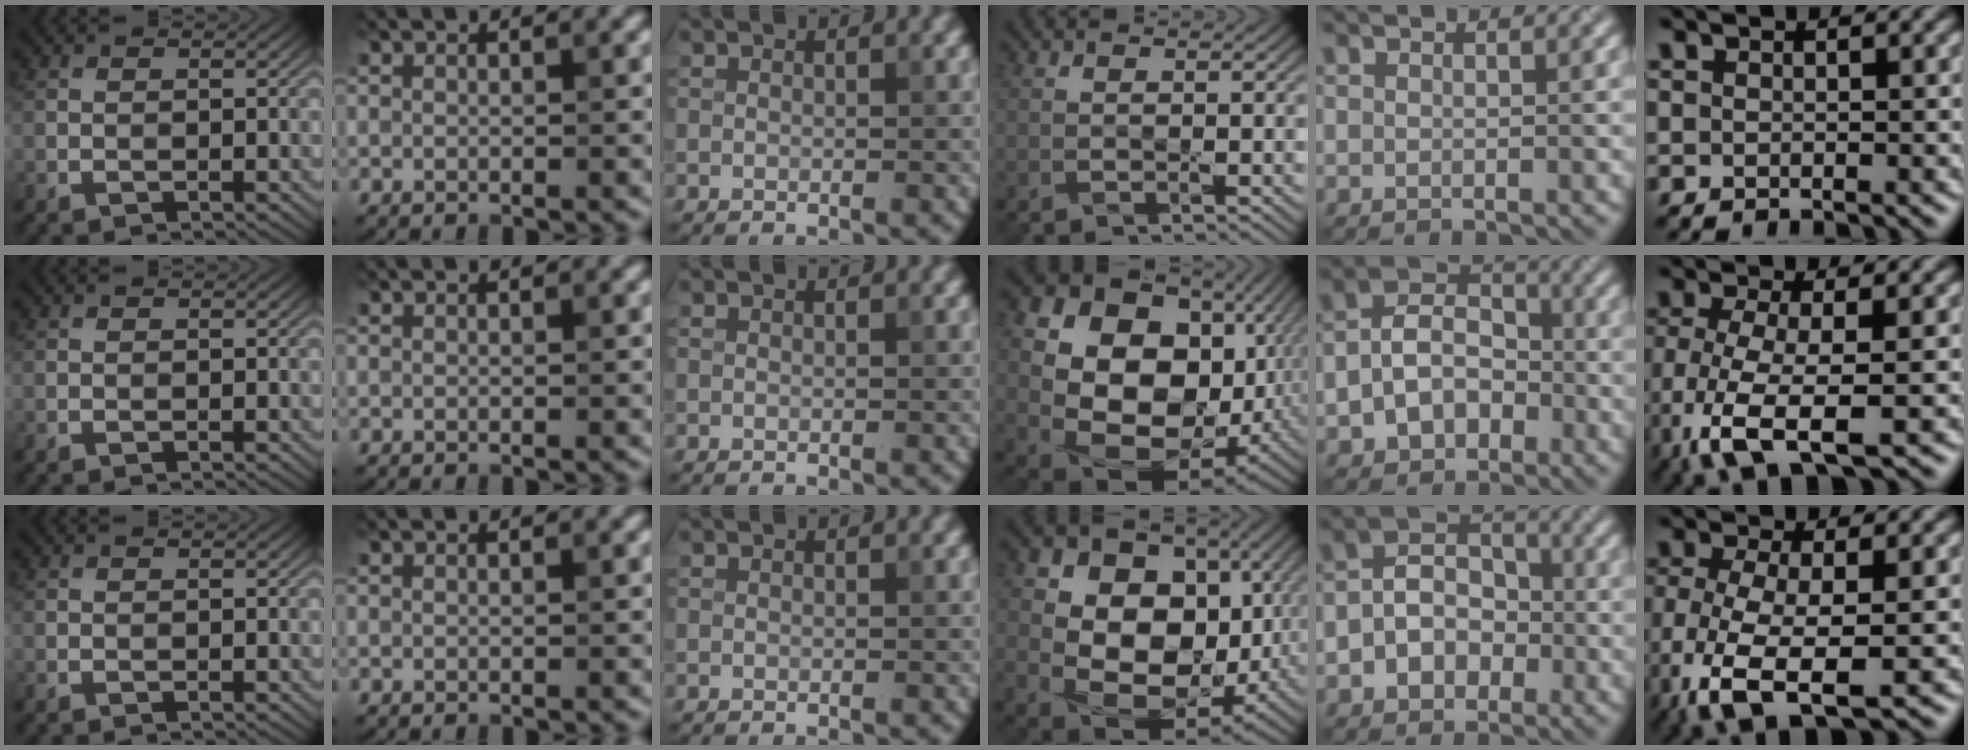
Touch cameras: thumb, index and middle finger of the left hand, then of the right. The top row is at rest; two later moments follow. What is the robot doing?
{"motion": "wipe", "object": "laptop"}